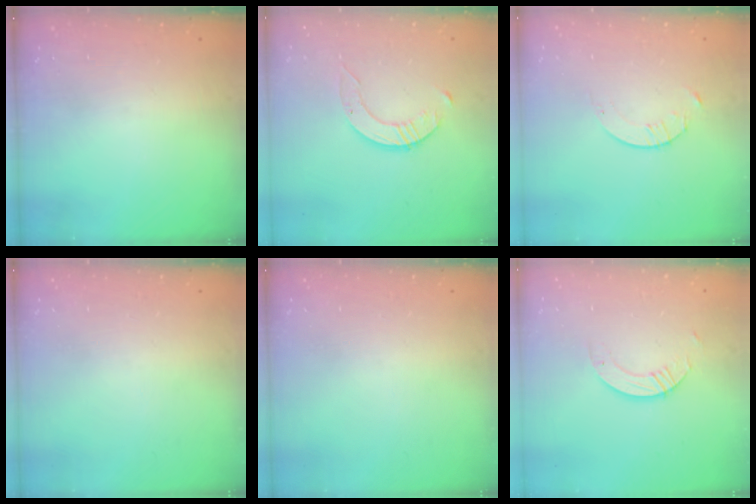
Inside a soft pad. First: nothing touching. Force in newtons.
{"total": 3.4, "press": 3.3, "slide": 0.4}
{"total": 2.1, "press": 2.1, "slide": 0.3}
{"total": 0.0}
{"total": 0.0}
{"total": 3.7, "press": 3.7, "slide": 0.3}